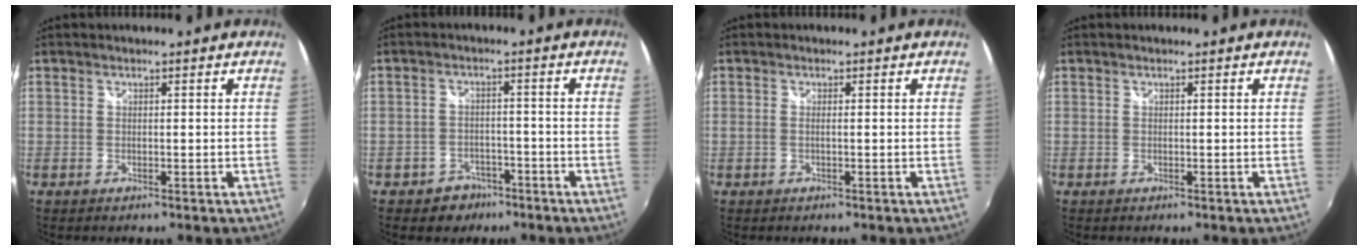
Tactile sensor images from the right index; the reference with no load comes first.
{"total": 5.7, "force": [-3.8, 4.3, 0.8], "torque": [-0.036, 0.015, -0.051]}
{"total": 0.7, "force": [-0.1, 0.0, 0.7], "torque": [-0.014, 0.000, -0.005]}
{"total": 0.0}